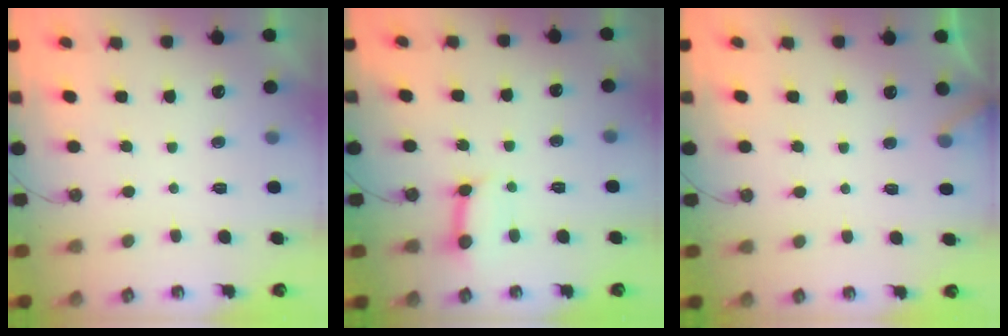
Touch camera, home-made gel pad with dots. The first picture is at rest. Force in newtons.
{"total": 8.5, "press": 8.5, "slide": 0.9}
{"total": 3.8, "press": 3.8, "slide": 0.3}